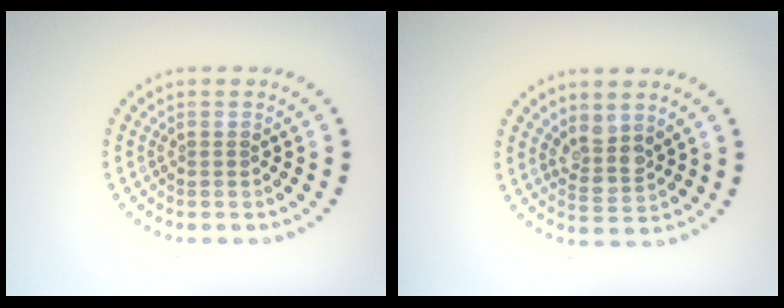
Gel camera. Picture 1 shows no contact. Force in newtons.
{"total": 2.6, "press": 2.2, "slide": 1.5}